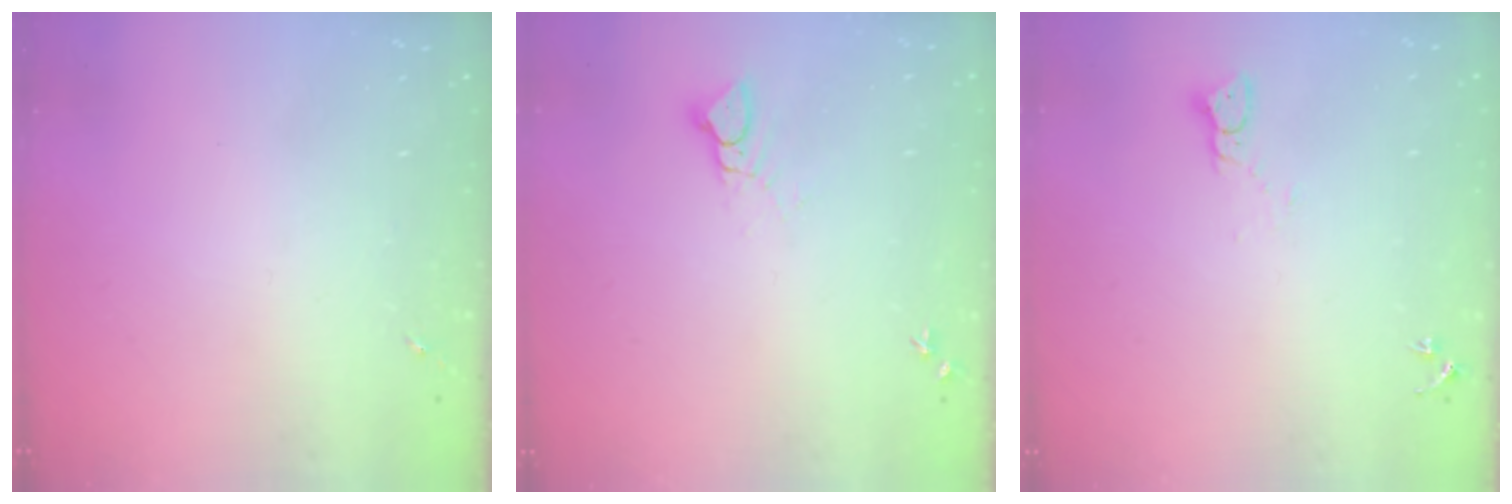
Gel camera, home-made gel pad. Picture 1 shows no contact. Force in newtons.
{"total": 3.7, "press": 3.7, "slide": 0.3}
{"total": 3.3, "press": 3.3, "slide": 0.1}